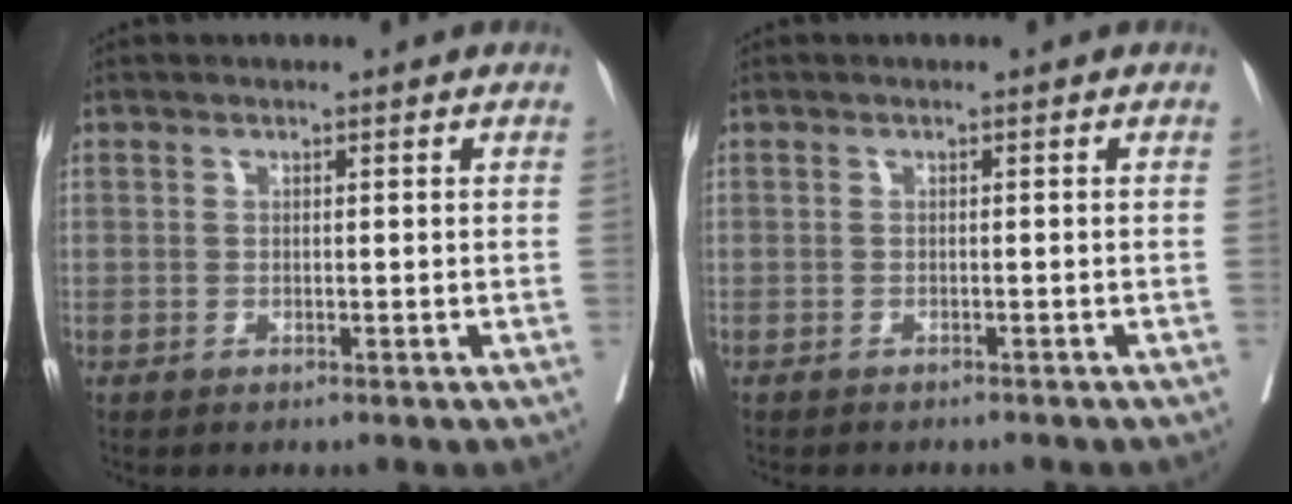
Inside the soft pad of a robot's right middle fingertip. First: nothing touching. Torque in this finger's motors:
{"motor_torque": [0.05, -0.07, 0.00, 0.02]}